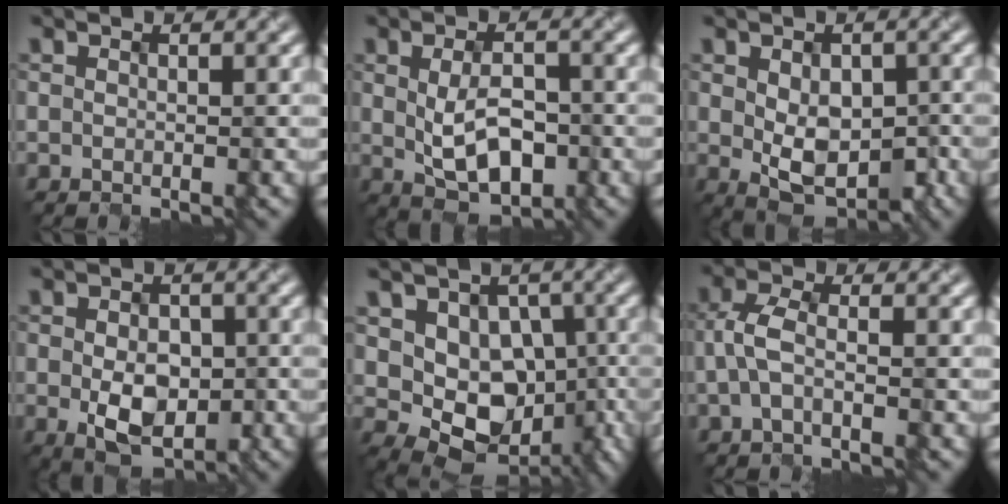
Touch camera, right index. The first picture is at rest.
{"total": 4.9, "force": [-1.0, 2.6, 4.0], "torque": [-0.077, -0.006, -0.009]}
{"total": 5.4, "force": [-1.1, 3.2, 4.2], "torque": [-0.070, -0.012, -0.005]}
{"total": 5.0, "force": [-1.3, 3.2, 3.7], "torque": [-0.072, -0.007, -0.014]}
{"total": 9.6, "force": [-0.7, 7.6, 5.7], "torque": [-0.083, -0.006, -0.007]}
{"total": 2.7, "force": [-0.8, 1.2, 2.3], "torque": [-0.062, 0.005, -0.013]}